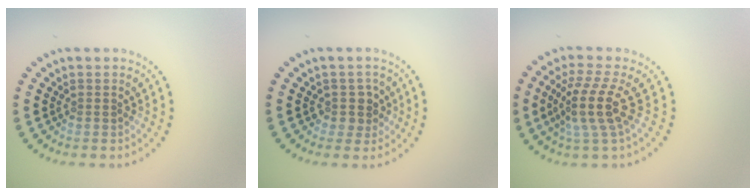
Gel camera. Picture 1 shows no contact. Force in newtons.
{"total": 1.9, "press": 1.6, "slide": 1.0}
{"total": 4.1, "press": 3.0, "slide": 2.8}